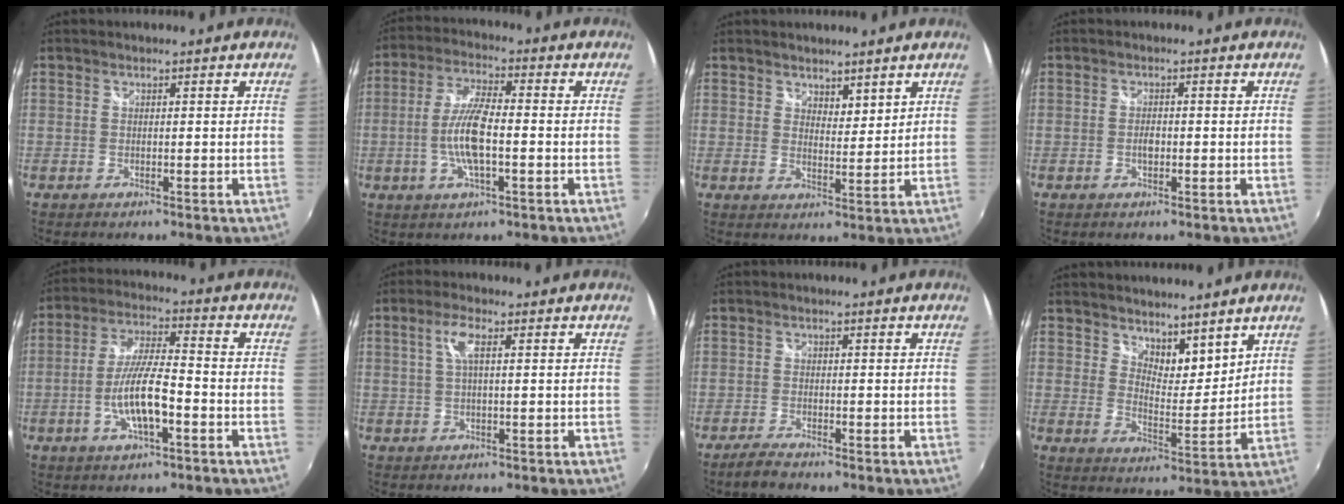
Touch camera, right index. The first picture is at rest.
{"total": 9.2, "force": [-1.9, 2.3, 8.7], "torque": [-0.175, 0.001, -0.040]}
{"total": 3.3, "force": [2.7, 1.5, 1.2], "torque": [-0.012, 0.001, 0.046]}
{"total": 1.7, "force": [-0.4, 1.0, 1.4], "torque": [-0.026, 0.001, -0.008]}
{"total": 10.6, "force": [-3.6, 2.5, 9.6], "torque": [-0.193, -0.001, -0.065]}
{"total": 3.6, "force": [0.9, 0.7, 3.4], "torque": [-0.070, 0.005, 0.017]}
{"total": 2.8, "force": [-2.4, 0.9, 1.1], "torque": [-0.036, -0.004, -0.051]}
{"total": 7.3, "force": [5.9, 3.2, 2.9], "torque": [-0.032, -0.003, 0.103]}